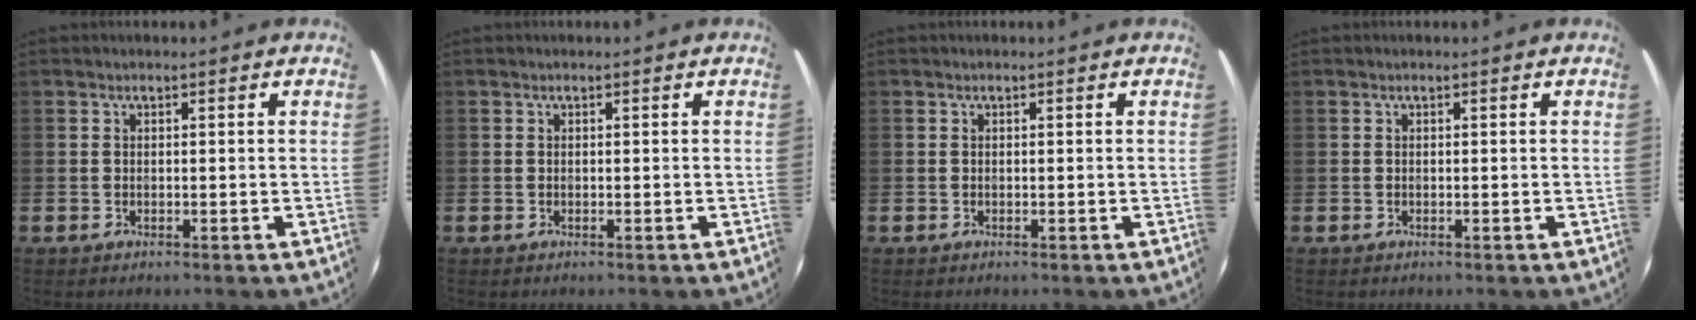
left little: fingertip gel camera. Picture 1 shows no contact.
{"total": 0.0}
{"total": 0.0}
{"total": 0.0}